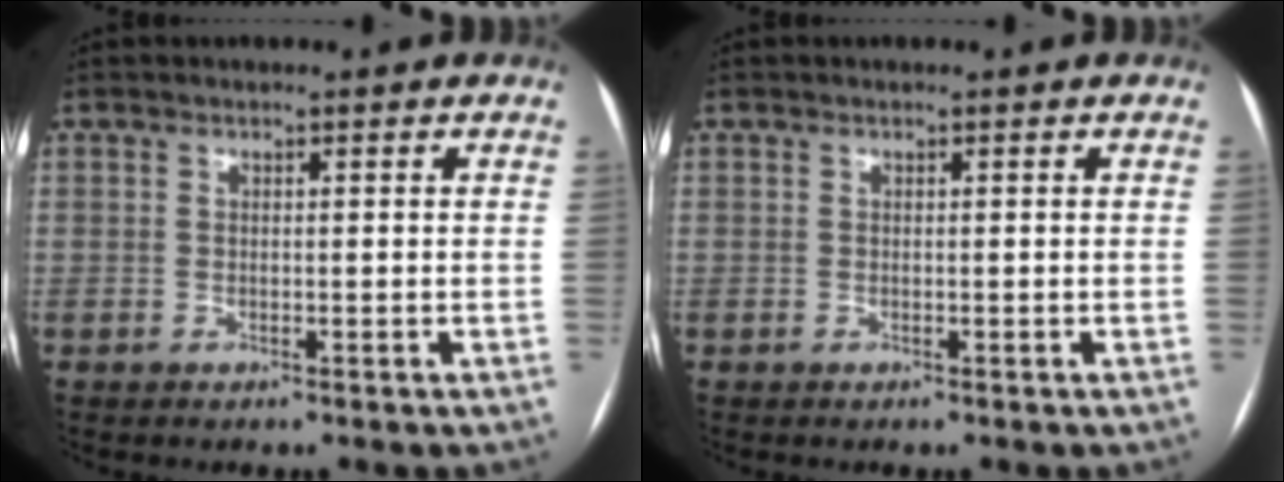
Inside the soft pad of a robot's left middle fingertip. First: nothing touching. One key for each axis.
{"total": 0.0}